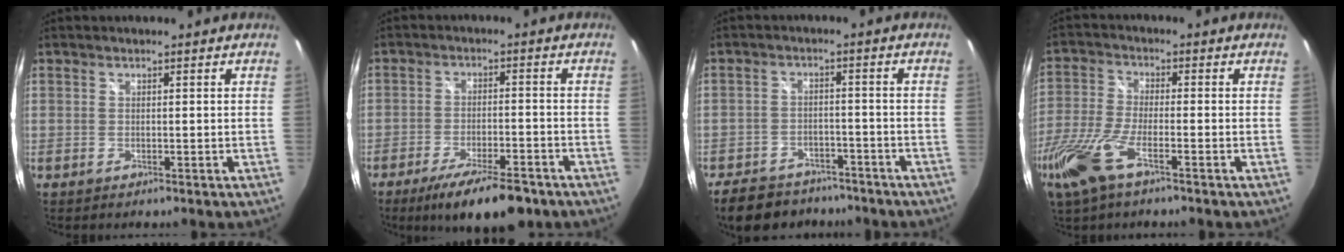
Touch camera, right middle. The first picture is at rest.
{"total": 12.2, "force": [-8.8, 3.2, 7.8], "torque": [-0.152, -0.025, -0.137]}
{"total": 13.5, "force": [-10.7, 6.6, 4.9], "torque": [-0.120, 0.011, -0.150]}
{"total": 11.7, "force": [-6.7, 3.0, 9.1], "torque": [-0.212, -0.028, -0.138]}